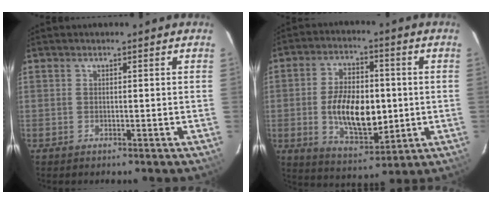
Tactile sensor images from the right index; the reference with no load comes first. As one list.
[{"total": 14.1, "force": [-1.1, 7.5, 11.9], "torque": [-0.221, 0.002, -0.007]}]